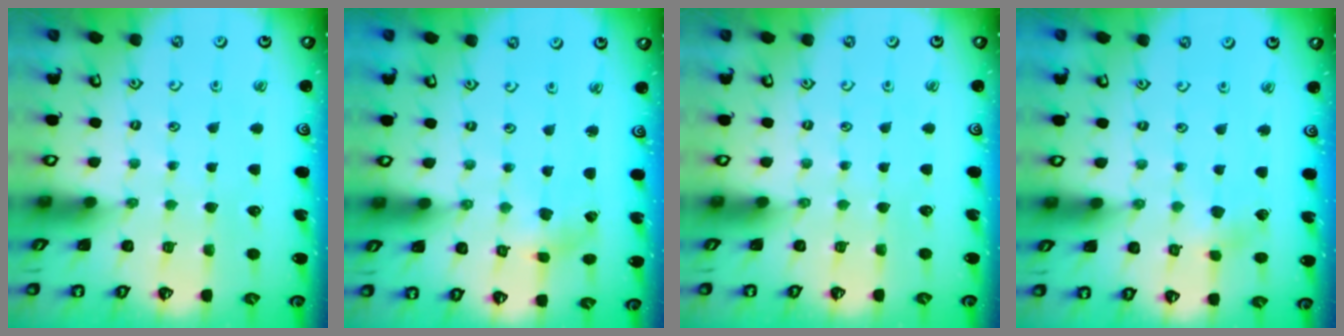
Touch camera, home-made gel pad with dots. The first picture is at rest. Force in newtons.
{"total": 1.7, "press": 1.7, "slide": 0.3}
{"total": 0.0}
{"total": 2.7, "press": 2.7, "slide": 0.7}